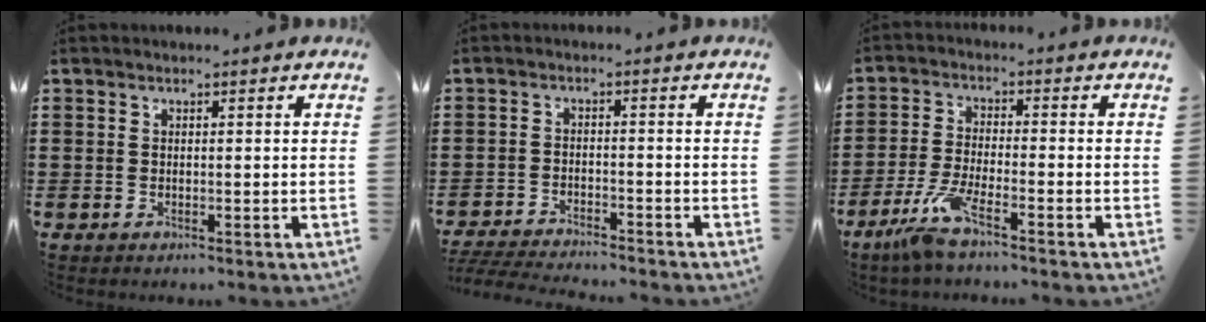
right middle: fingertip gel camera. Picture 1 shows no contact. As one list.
[{"total": 3.9, "force": [-3.9, 0.1, 0.6], "torque": [-0.026, -0.007, -0.084]}, {"total": 6.1, "force": [-4.4, 0.7, 4.1], "torque": [-0.099, -0.016, -0.086]}]